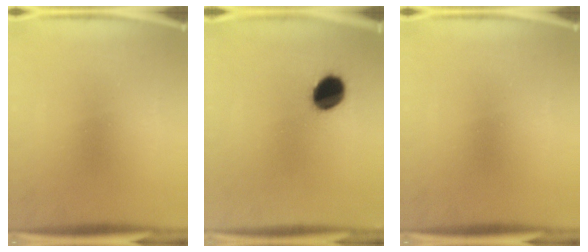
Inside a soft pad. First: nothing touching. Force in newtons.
{"total": 9.1}
{"total": 0.0}